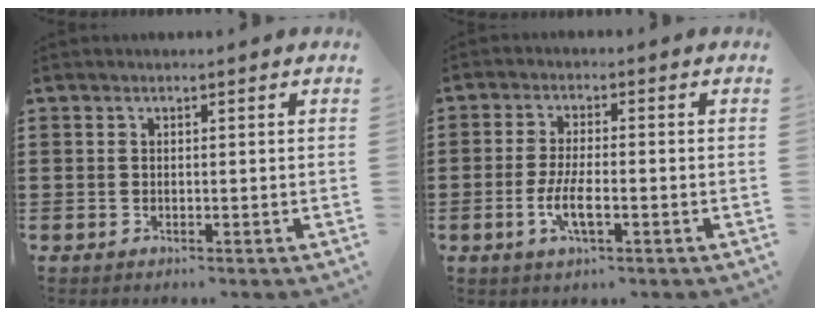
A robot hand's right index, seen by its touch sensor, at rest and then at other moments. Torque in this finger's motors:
{"motor_torque": [1.09, 1.04, 0.26, 0.08]}